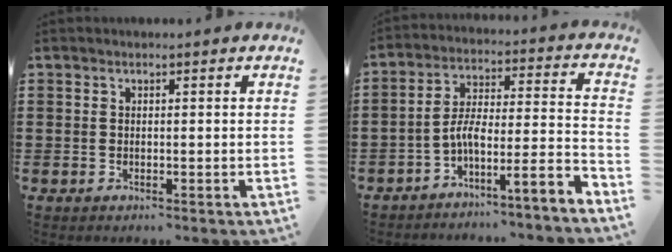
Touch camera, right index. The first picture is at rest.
{"total": 6.4, "force": [-4.8, -0.2, 4.3], "torque": [-0.076, -0.017, -0.100]}